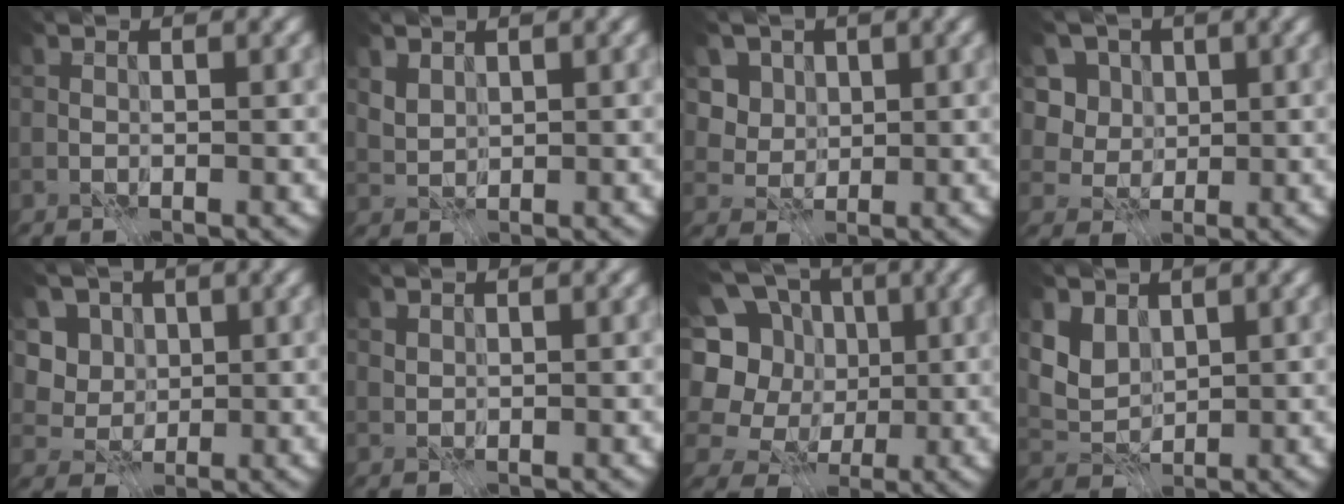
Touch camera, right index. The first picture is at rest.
{"total": 1.9, "force": [1.3, 1.2, 0.8], "torque": [-0.022, -0.001, 0.029]}
{"total": 5.3, "force": [2.6, 4.2, 1.9], "torque": [-0.048, -0.013, 0.046]}
{"total": 7.4, "force": [3.2, 5.9, 3.0], "torque": [-0.062, 0.001, 0.045]}
{"total": 5.4, "force": [2.3, 4.5, 1.9], "torque": [-0.044, -0.009, 0.037]}
{"total": 0.8, "force": [0.6, 0.4, 0.2], "torque": [-0.010, -0.001, 0.017]}
{"total": 10.1, "force": [1.5, 8.9, 4.6], "torque": [-0.122, 0.034, -0.004]}
{"total": 3.3, "force": [1.8, 2.4, 1.5], "torque": [-0.036, -0.008, 0.032]}